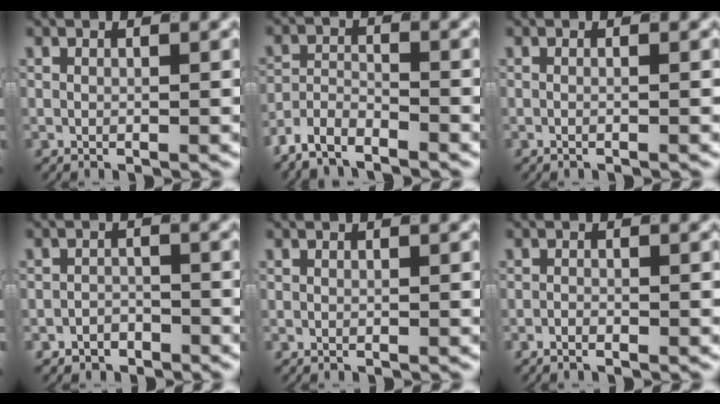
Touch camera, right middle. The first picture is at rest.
{"total": 4.3, "force": [-3.6, 1.9, 1.4], "torque": [-0.023, -0.004, -0.072]}
{"total": 0.7, "force": [-0.5, -0.2, 0.4], "torque": [-0.006, 0.002, -0.008]}
{"total": 2.2, "force": [-1.9, 1.0, 0.1], "torque": [0.010, -0.002, -0.033]}
{"total": 0.0}
{"total": 1.0, "force": [-0.9, 0.1, 0.3], "torque": [-0.008, -0.003, -0.018]}